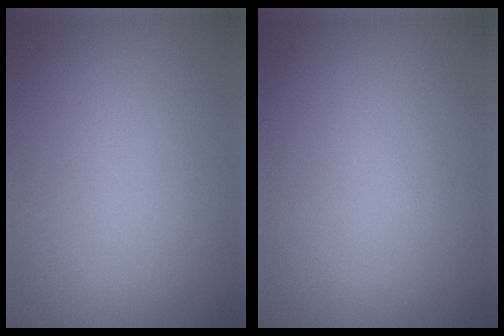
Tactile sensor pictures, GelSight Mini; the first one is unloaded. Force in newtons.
{"total": 0.0}